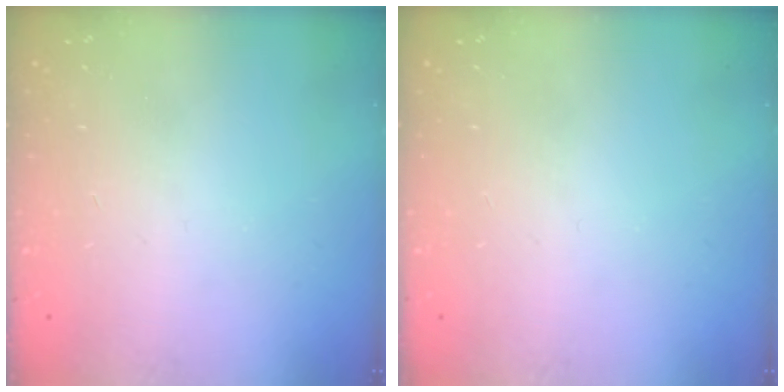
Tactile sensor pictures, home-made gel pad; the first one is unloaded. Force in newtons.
{"total": 0.0}